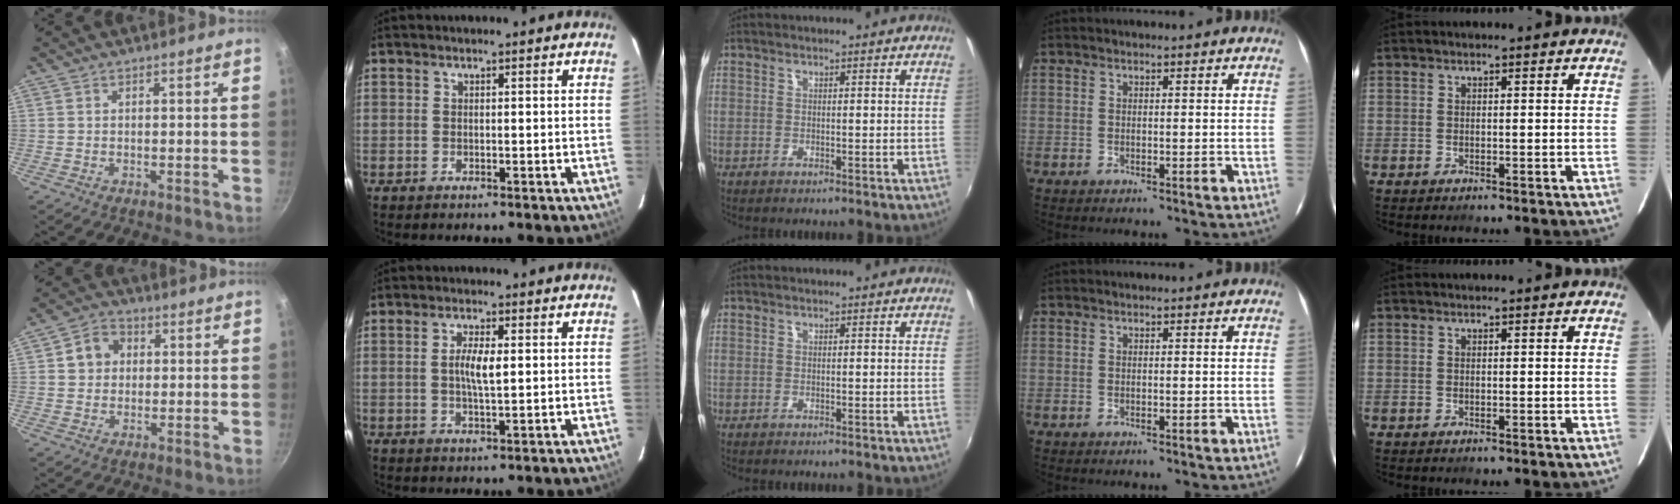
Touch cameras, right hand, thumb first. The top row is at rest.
{"thumb": {"total": 5.9, "force": [1.1, 5.1, 2.7], "torque": [-0.014, 0.011, 0.007]}, "index": {"total": 4.2, "force": [0.4, 1.1, 4.1], "torque": [-0.075, 0.000, 0.007]}}